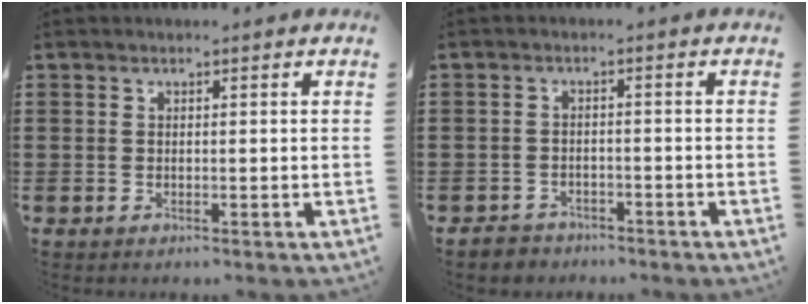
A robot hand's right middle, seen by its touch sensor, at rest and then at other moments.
{"total": 2.1, "force": [-2.0, 0.6, -0.2], "torque": [-0.005, 0.002, -0.044]}